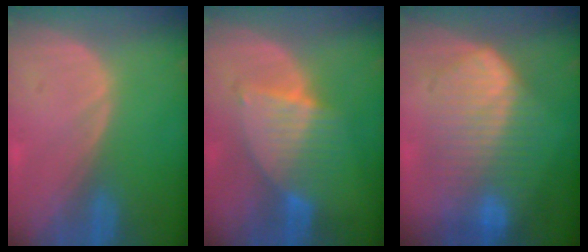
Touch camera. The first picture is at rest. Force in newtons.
{"total": 6.3, "press": 6.3, "slide": 0.2}
{"total": 10.0, "press": 10.0, "slide": 0.6}